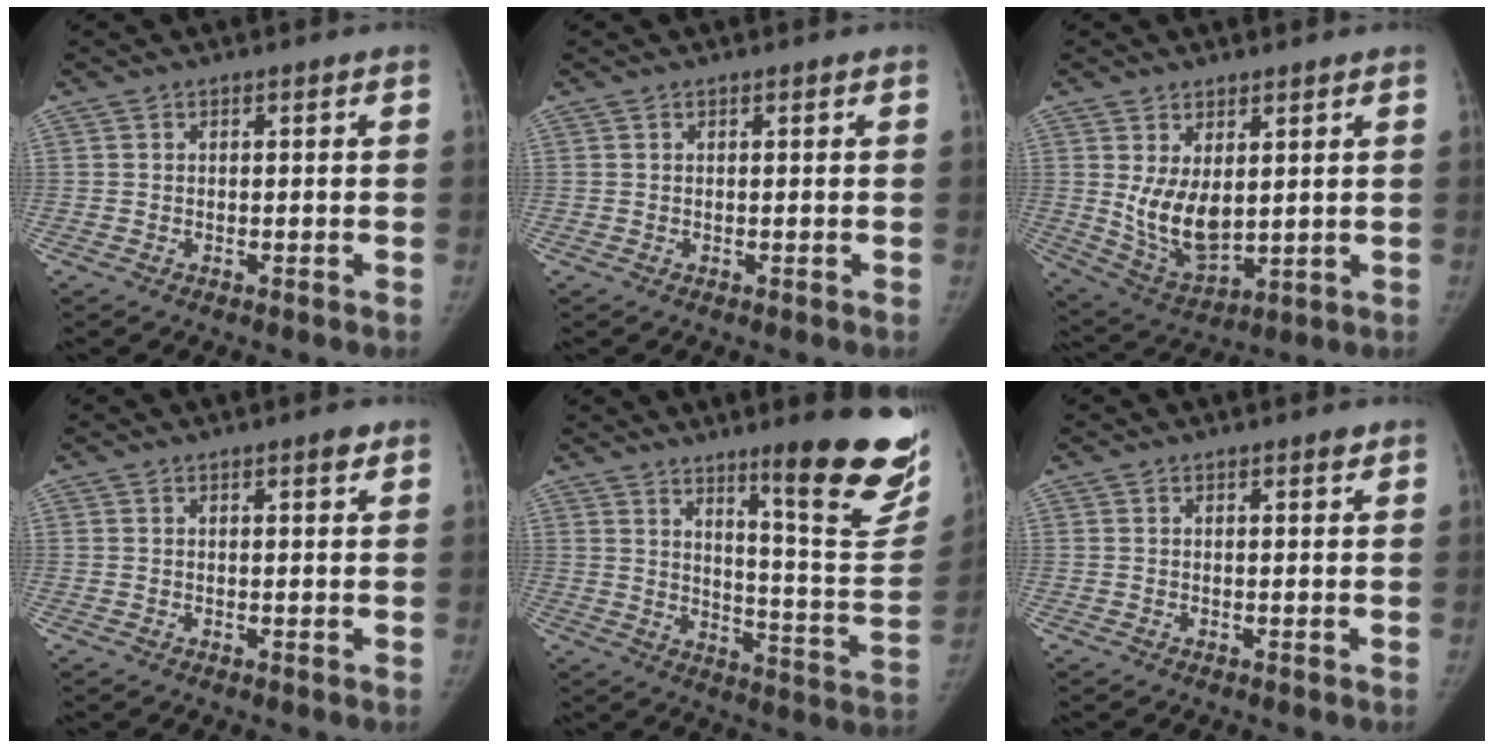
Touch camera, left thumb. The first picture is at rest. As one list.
[{"total": 0.0}, {"total": 10.1, "force": [1.9, 5.8, 8.0], "torque": [-0.127, -0.029, 0.057]}, {"total": 1.7, "force": [1.1, 0.5, 1.2], "torque": [-0.013, -0.005, 0.016]}, {"total": 21.6, "force": [13.6, 3.5, 16.4], "torque": [-0.178, -0.094, 0.197]}, {"total": 1.2, "force": [0.8, 0.3, 0.7], "torque": [-0.007, -0.004, 0.012]}]